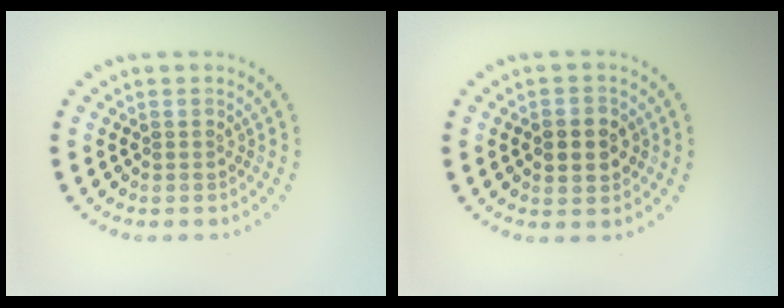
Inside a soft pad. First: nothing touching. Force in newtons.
{"total": 3.0, "press": 3.0, "slide": 0.3}